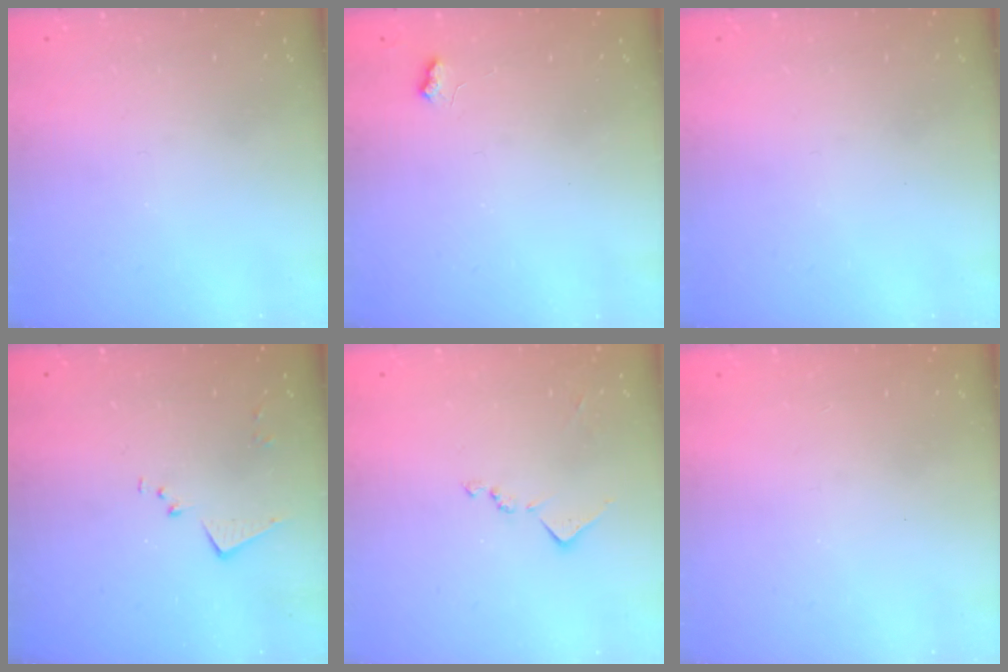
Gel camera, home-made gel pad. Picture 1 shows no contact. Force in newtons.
{"total": 3.8, "press": 3.8, "slide": 0.5}
{"total": 0.0}
{"total": 5.1, "press": 5.1, "slide": 0.6}
{"total": 9.2, "press": 9.2, "slide": 0.4}
{"total": 0.7, "press": 0.7, "slide": 0.2}